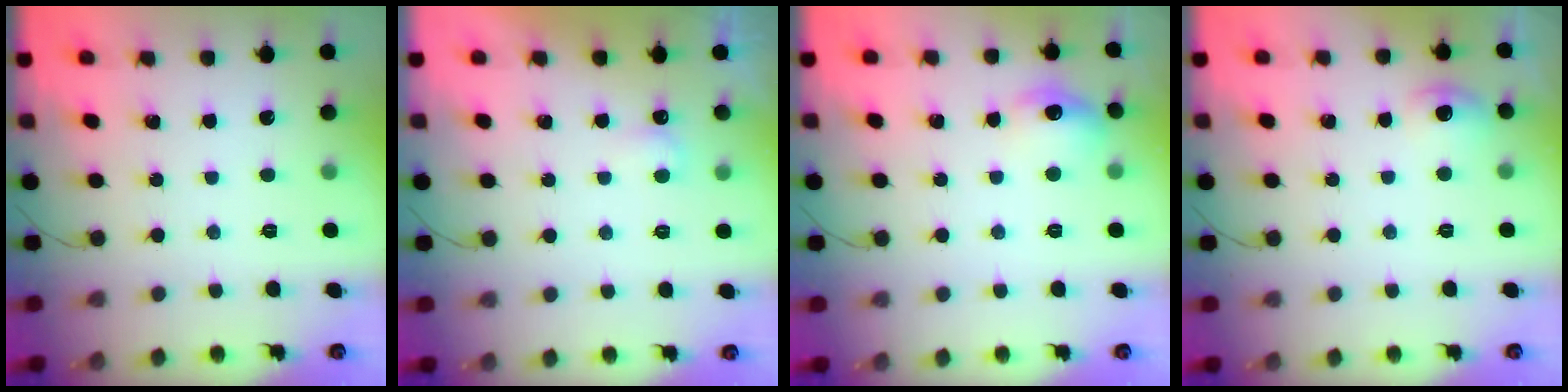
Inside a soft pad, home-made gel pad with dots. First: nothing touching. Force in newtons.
{"total": 2.4, "press": 2.4, "slide": 0.6}
{"total": 9.0, "press": 8.9, "slide": 1.2}
{"total": 6.0, "press": 5.8, "slide": 1.7}